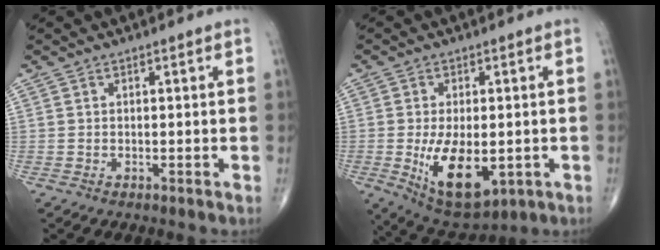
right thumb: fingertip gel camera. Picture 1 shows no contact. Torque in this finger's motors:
{"motor_torque": [-0.14, 1.15, 1.08, -0.24, 0.37]}